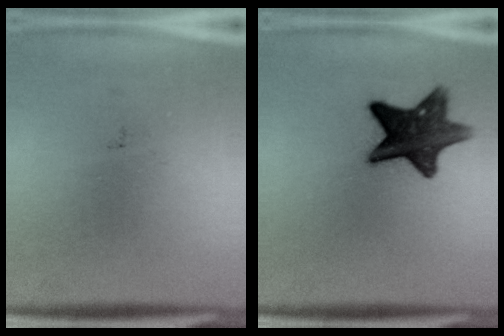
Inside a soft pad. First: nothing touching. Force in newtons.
{"total": 12.0}